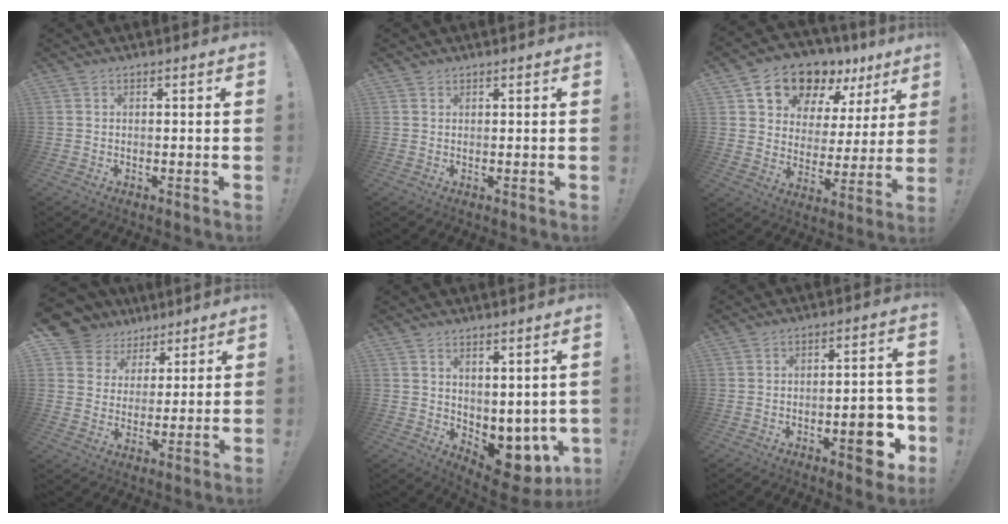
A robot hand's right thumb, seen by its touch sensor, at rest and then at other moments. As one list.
[{"total": 0.9, "force": [0.7, 0.4, 0.0], "torque": [0.005, -0.004, 0.014]}, {"total": 14.8, "force": [11.5, 7.9, 5.0], "torque": [-0.082, -0.091, 0.209]}, {"total": 9.9, "force": [6.4, 7.4, 1.6], "torque": [-0.030, -0.050, 0.130]}, {"total": 5.5, "force": [0.4, 4.3, 3.4], "torque": [-0.018, -0.027, 0.019]}, {"total": 10.5, "force": [-3.7, 4.1, 9.0], "torque": [-0.094, 0.011, -0.054]}]